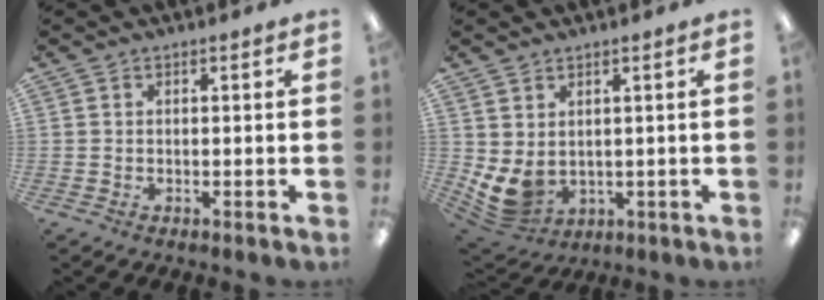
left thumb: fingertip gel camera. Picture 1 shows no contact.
{"total": 6.6, "force": [1.4, 5.2, 3.9], "torque": [-0.098, -0.014, 0.030]}